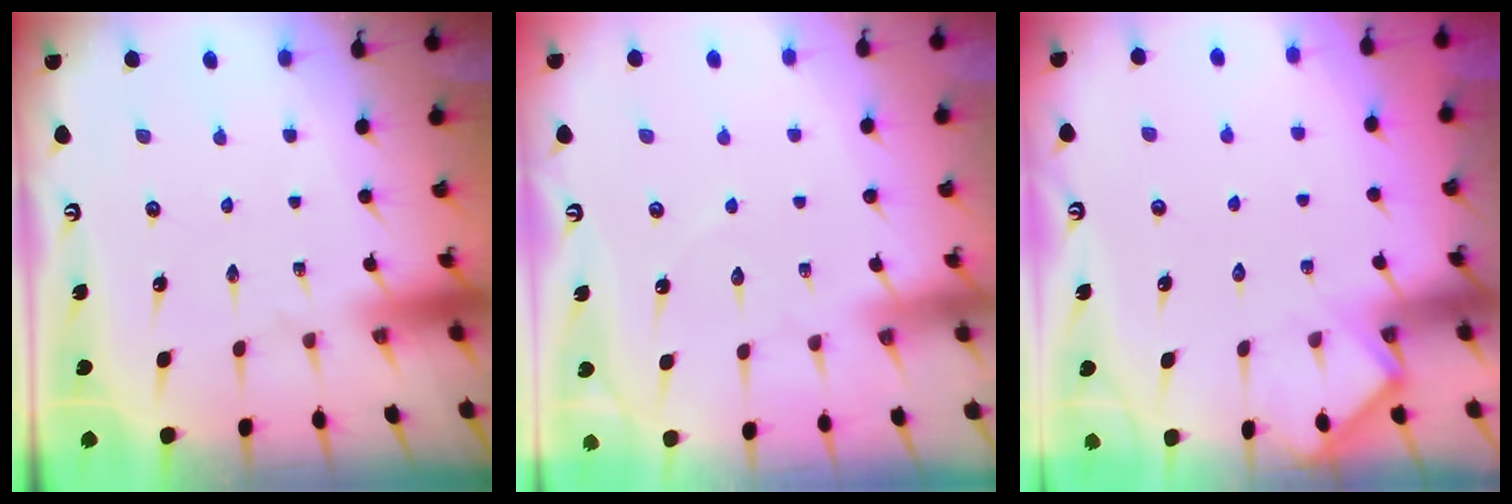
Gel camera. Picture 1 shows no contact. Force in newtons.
{"total": 2.4, "press": 2.4, "slide": 0.3}
{"total": 7.1, "press": 7.0, "slide": 0.3}